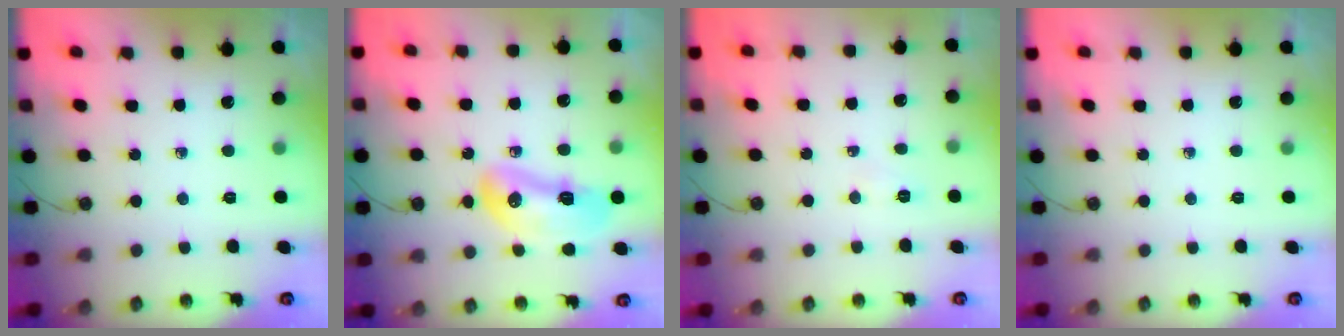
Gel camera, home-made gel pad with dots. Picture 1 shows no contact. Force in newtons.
{"total": 12.2, "press": 12.1, "slide": 1.3}
{"total": 3.9, "press": 3.7, "slide": 1.5}
{"total": 0.0}